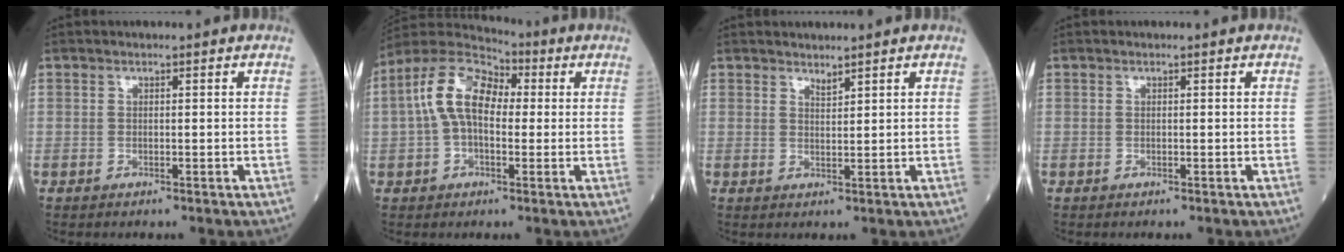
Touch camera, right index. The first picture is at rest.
{"total": 11.0, "force": [1.3, 6.1, 9.1], "torque": [-0.199, 0.049, 0.018]}
{"total": 1.3, "force": [1.2, 0.0, 0.3], "torque": [-0.007, -0.009, 0.024]}
{"total": 0.0}